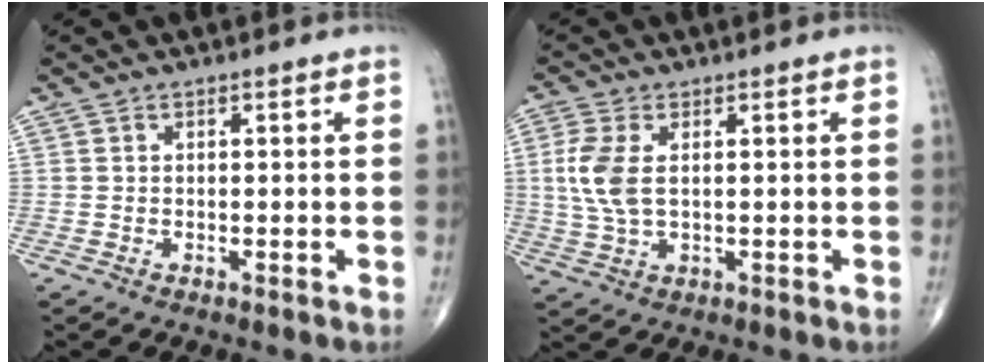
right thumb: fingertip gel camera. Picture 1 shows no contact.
{"total": 6.9, "force": [1.1, 3.5, 5.8], "torque": [-0.146, 0.000, 0.025]}